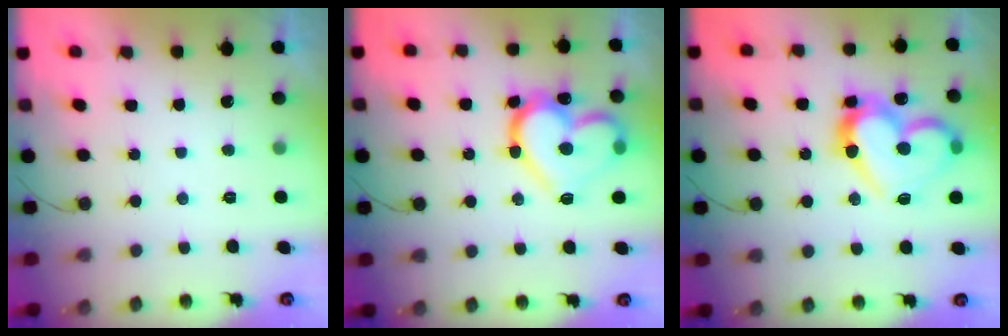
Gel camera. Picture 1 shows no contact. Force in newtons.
{"total": 20.2, "press": 20.1, "slide": 1.6}
{"total": 19.7, "press": 19.6, "slide": 2.1}